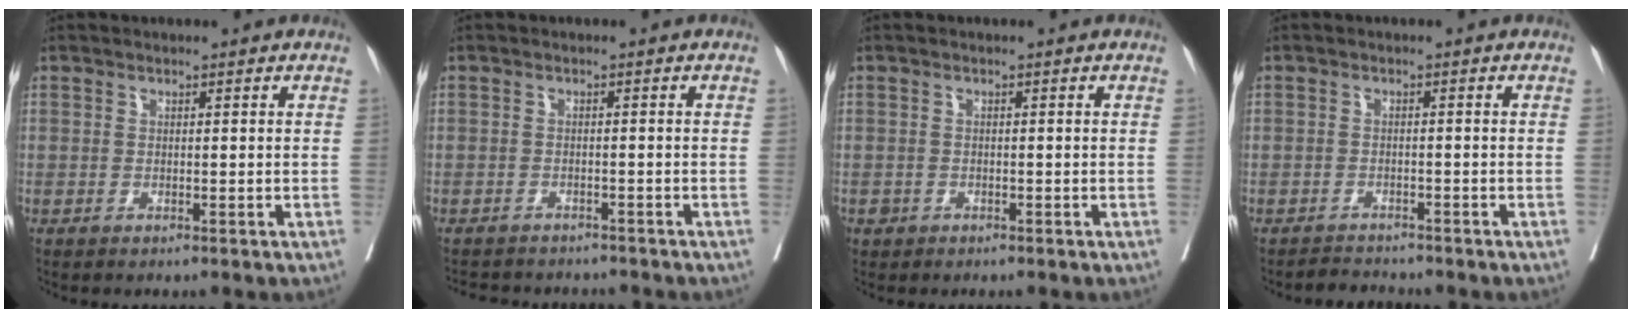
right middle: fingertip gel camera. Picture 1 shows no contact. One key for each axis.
{"total": 7.4, "fx": -6.9, "fy": 2.0, "fz": 1.6, "tx": -0.027, "ty": -0.004, "tz": -0.088}
{"total": 1.0, "fx": -0.5, "fy": 0.9, "fz": 0.1, "tx": -0.002, "ty": 0.004, "tz": -0.008}
{"total": 2.1, "fx": -2.0, "fy": 0.3, "fz": -0.6, "tx": 0.005, "ty": -0.010, "tz": -0.034}